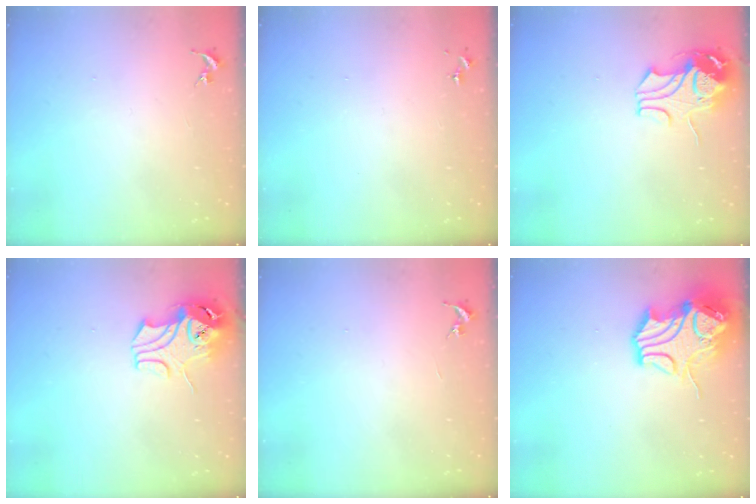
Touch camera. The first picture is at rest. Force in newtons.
{"total": 0.0}
{"total": 10.0, "press": 9.9, "slide": 1.5}
{"total": 9.8, "press": 9.7, "slide": 1.6}
{"total": 0.0}
{"total": 14.6, "press": 14.5, "slide": 2.1}